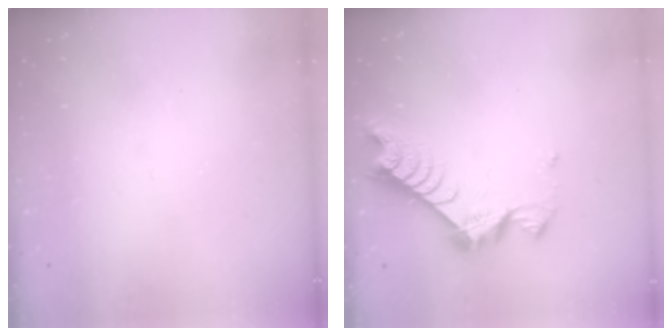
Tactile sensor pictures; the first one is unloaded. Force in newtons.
{"total": 8.1, "press": 8.1, "slide": 0.8}